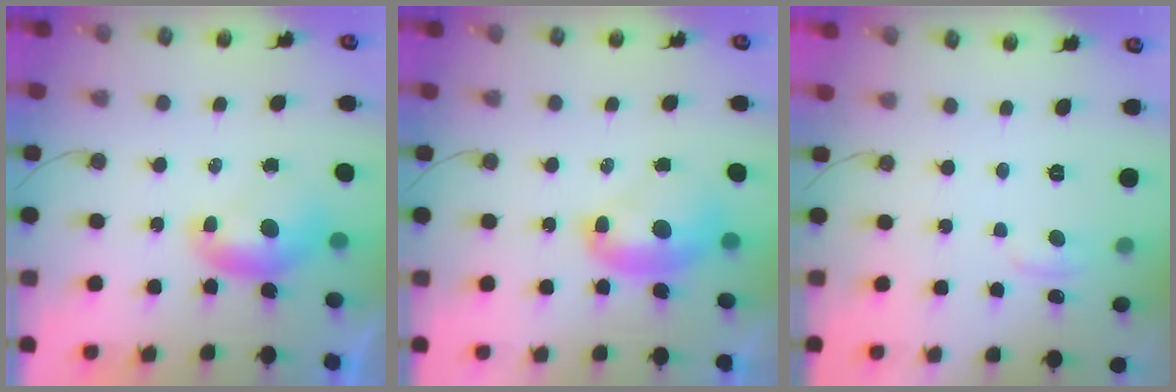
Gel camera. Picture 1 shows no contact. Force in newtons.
{"total": 3.2, "press": 3.2, "slide": 0.2}
{"total": 1.2, "press": 0.8, "slide": 0.9}